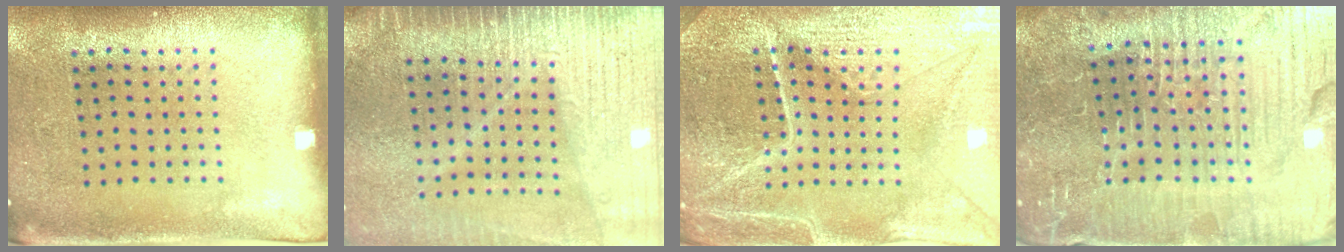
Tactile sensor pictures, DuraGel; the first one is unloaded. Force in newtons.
{"total": 4.0, "press": 3.5, "slide": 2.0}
{"total": 5.2, "press": 4.9, "slide": 1.9}
{"total": 5.7, "press": 5.4, "slide": 1.7}